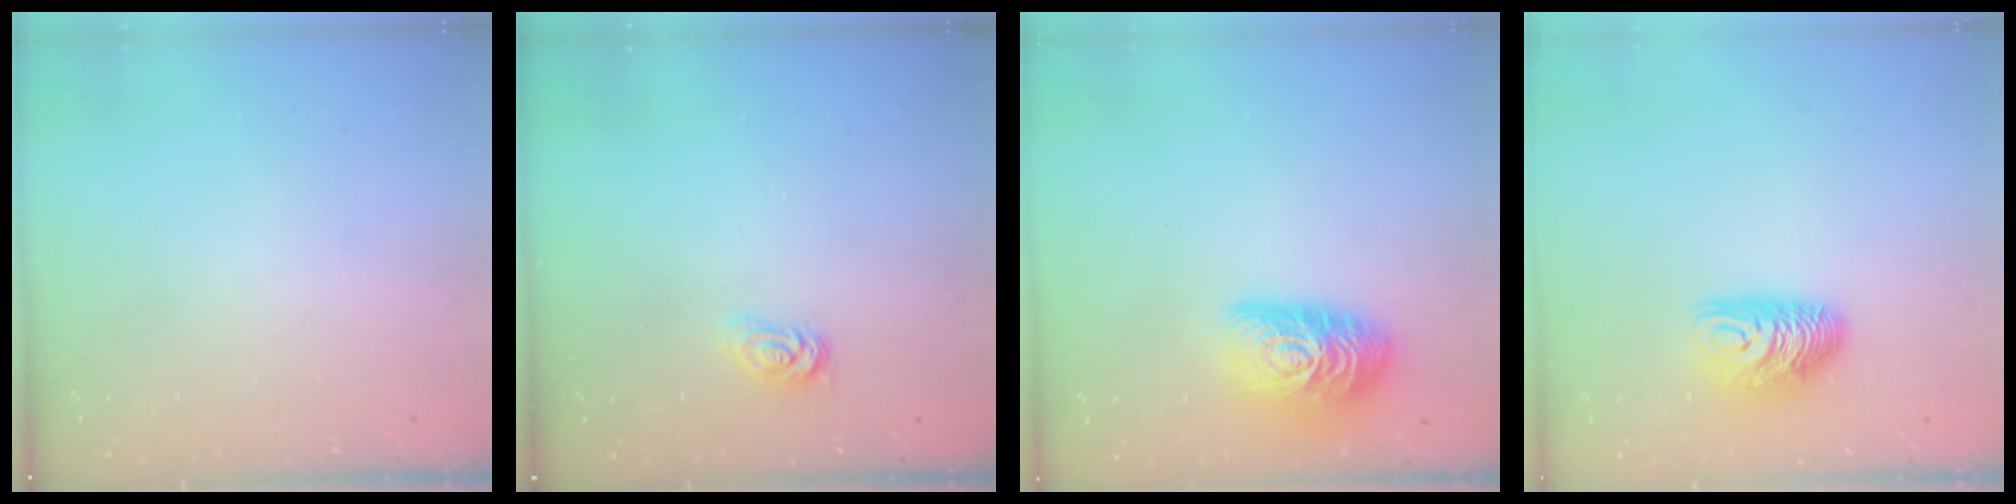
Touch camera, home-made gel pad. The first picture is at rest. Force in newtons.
{"total": 2.5, "press": 2.5, "slide": 0.4}
{"total": 15.7, "press": 15.7, "slide": 0.9}
{"total": 10.2, "press": 10.2, "slide": 0.4}